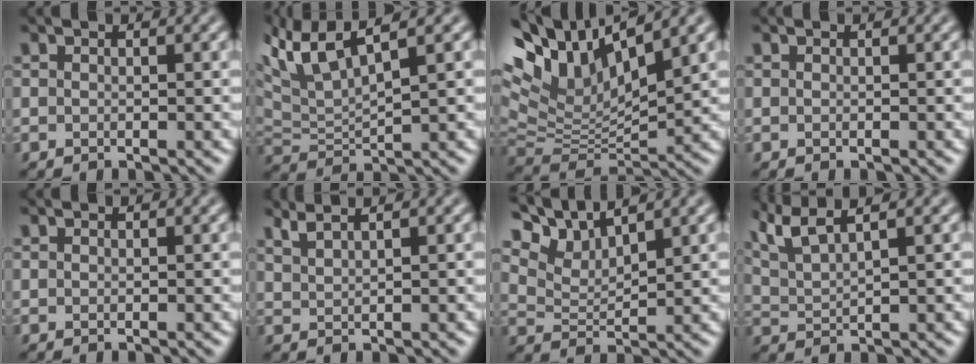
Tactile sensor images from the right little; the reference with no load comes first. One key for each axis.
{"total": 6.1, "fx": 5.6, "fy": -0.6, "fz": 2.5, "tx": -0.062, "ty": 0.027, "tz": 0.107}
{"total": 10.6, "fx": 8.2, "fy": 1.7, "fz": 6.5, "tx": -0.159, "ty": 0.033, "tz": 0.143}
{"total": 0.0}
{"total": 0.0}
{"total": 2.5, "fx": 1.8, "fy": -1.7, "fz": -0.8, "tx": 0.008, "ty": 0.003, "tz": 0.034}
{"total": 6.6, "fx": 6.5, "fy": -0.5, "fz": 0.7, "tx": -0.032, "ty": 0.021, "tz": 0.104}
{"total": 3.9, "fx": 3.4, "fy": -1.7, "fz": 0.5, "tx": -0.023, "ty": 0.009, "tz": 0.069}